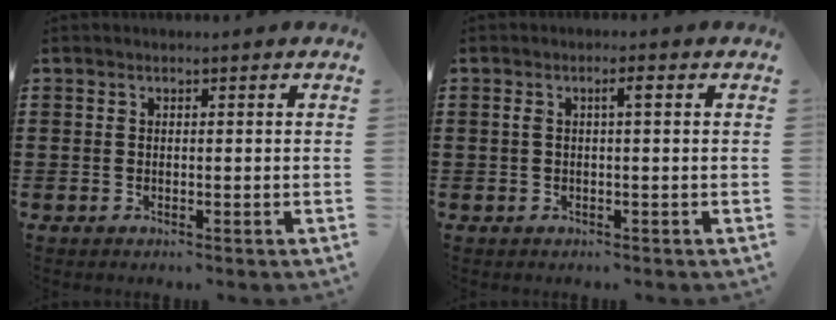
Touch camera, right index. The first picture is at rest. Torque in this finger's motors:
{"motor_torque": [0.45, -0.22, 0.17, 0.04]}